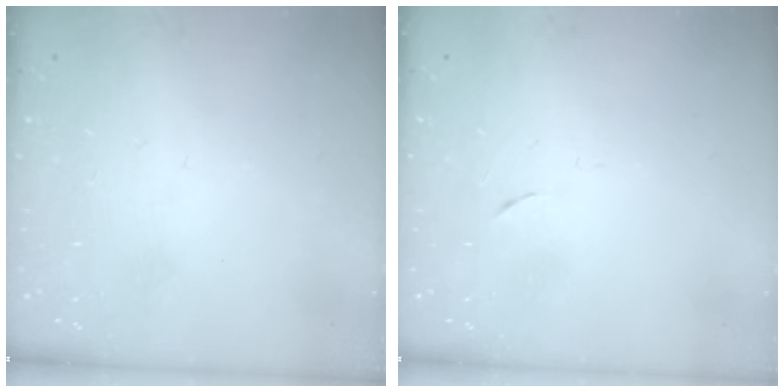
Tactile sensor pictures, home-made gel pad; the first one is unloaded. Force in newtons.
{"total": 4.0, "press": 3.6, "slide": 1.7}